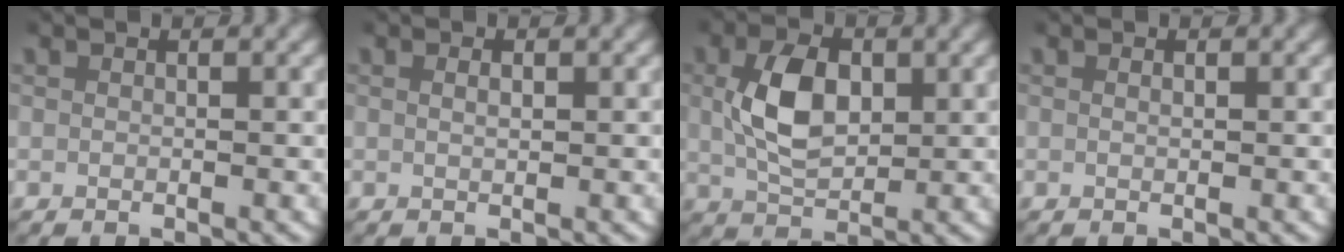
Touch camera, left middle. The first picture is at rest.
{"total": 0.7, "force": [0.2, 0.3, 0.6], "torque": [-0.010, -0.002, 0.005]}
{"total": 5.3, "force": [0.6, 3.2, 4.2], "torque": [-0.083, -0.002, 0.013]}
{"total": 0.0}